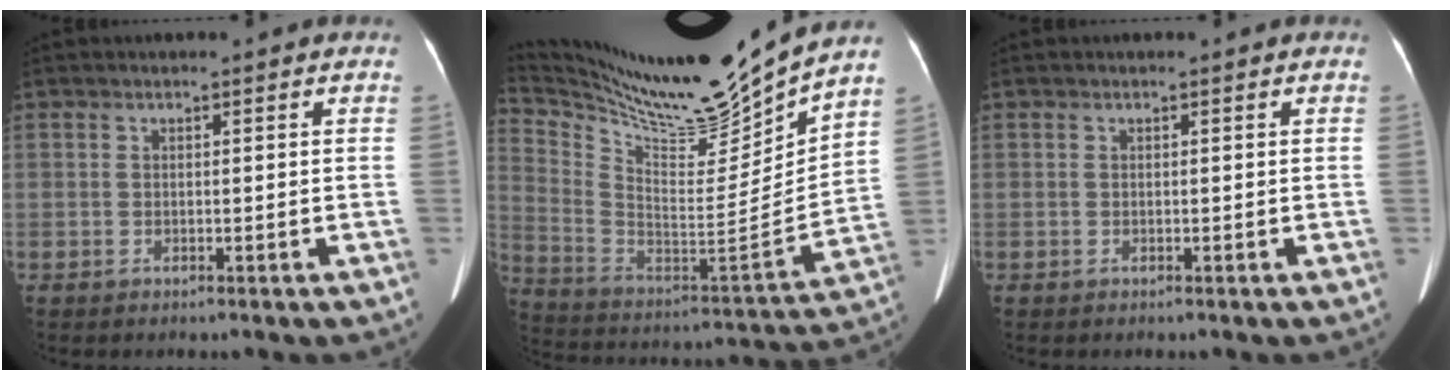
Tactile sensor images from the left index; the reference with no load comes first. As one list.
[{"total": 21.8, "force": [19.6, -0.6, 9.5], "torque": [-0.185, -0.066, 0.329]}, {"total": 0.0}]